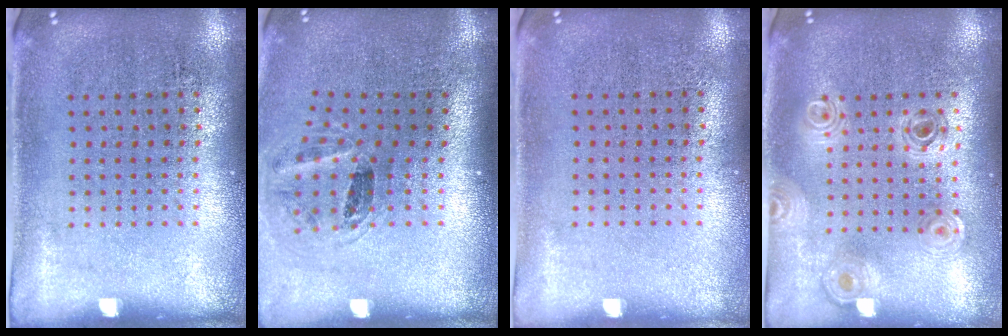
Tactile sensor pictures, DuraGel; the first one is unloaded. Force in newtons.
{"total": 1.2, "press": 1.0, "slide": 0.6}
{"total": 0.0}
{"total": 0.8, "press": 0.8, "slide": 0.2}